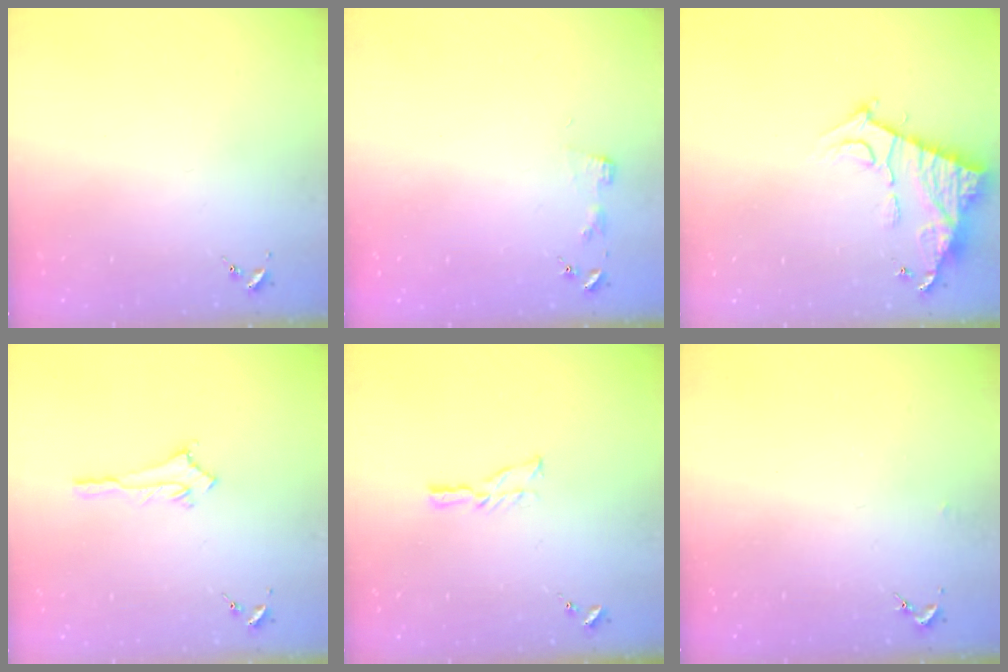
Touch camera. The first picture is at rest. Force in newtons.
{"total": 2.9, "press": 2.9, "slide": 0.3}
{"total": 11.7, "press": 11.6, "slide": 0.8}
{"total": 2.8, "press": 2.8, "slide": 0.3}
{"total": 6.2, "press": 6.2, "slide": 0.5}
{"total": 1.4, "press": 1.4, "slide": 0.1}